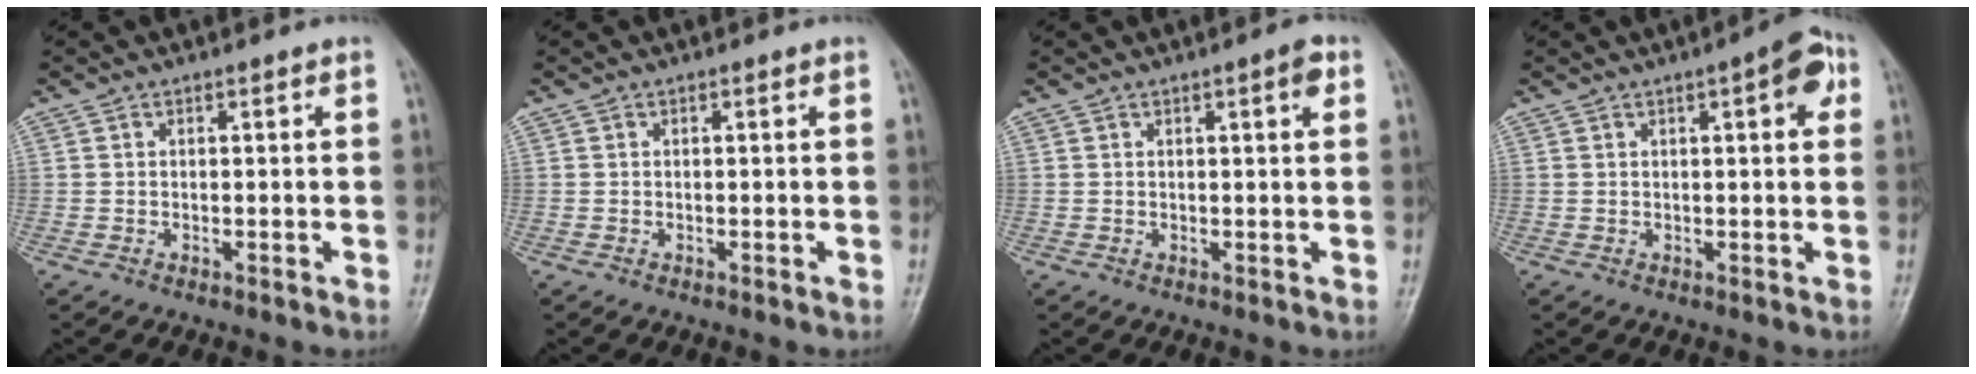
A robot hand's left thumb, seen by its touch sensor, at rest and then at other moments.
{"total": 0.0}
{"total": 2.6, "force": [1.1, 0.5, 2.2], "torque": [-0.029, -0.001, 0.014]}
{"total": 6.0, "force": [2.2, 1.8, 5.2], "torque": [-0.055, 0.006, 0.021]}